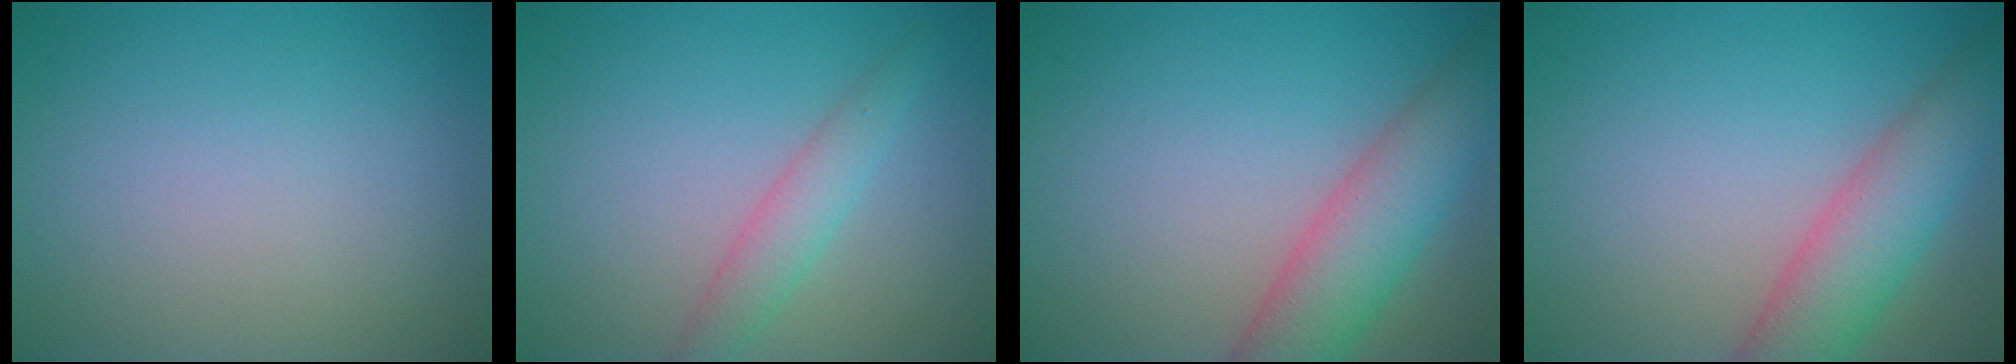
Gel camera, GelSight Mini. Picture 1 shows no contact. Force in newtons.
{"total": 2.5, "press": 2.5, "slide": 0.1}
{"total": 6.0, "press": 6.0, "slide": 0.4}
{"total": 6.0, "press": 6.0, "slide": 0.4}